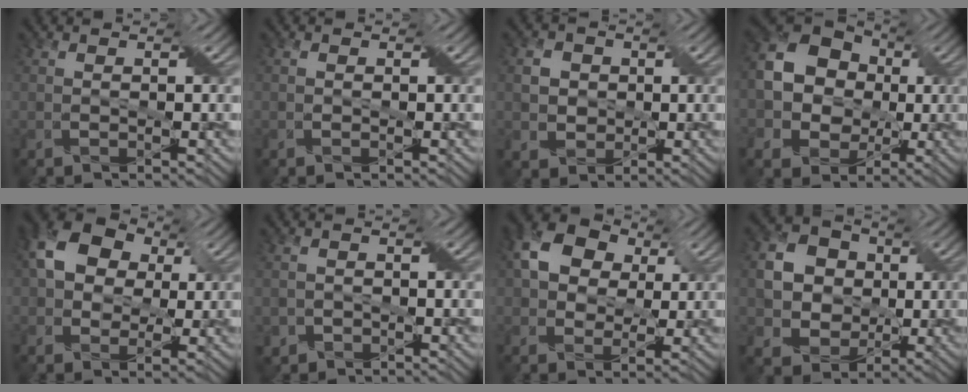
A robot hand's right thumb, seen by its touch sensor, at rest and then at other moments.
{"total": 0.0}
{"total": 3.9, "force": [0.6, 3.7, 1.1], "torque": [-0.041, 0.006, 0.006]}
{"total": 13.0, "force": [0.2, 10.9, 7.1], "torque": [-0.171, 0.007, -0.011]}
{"total": 9.8, "force": [3.0, 7.2, 6.0], "torque": [-0.140, 0.023, 0.039]}
{"total": 1.6, "force": [-0.8, 1.4, 0.0], "torque": [0.000, -0.004, -0.013]}
{"total": 8.9, "force": [3.1, 6.4, 5.3], "torque": [-0.123, 0.020, 0.045]}
{"total": 9.4, "force": [0.8, 8.3, 4.3], "torque": [-0.121, 0.007, 0.005]}